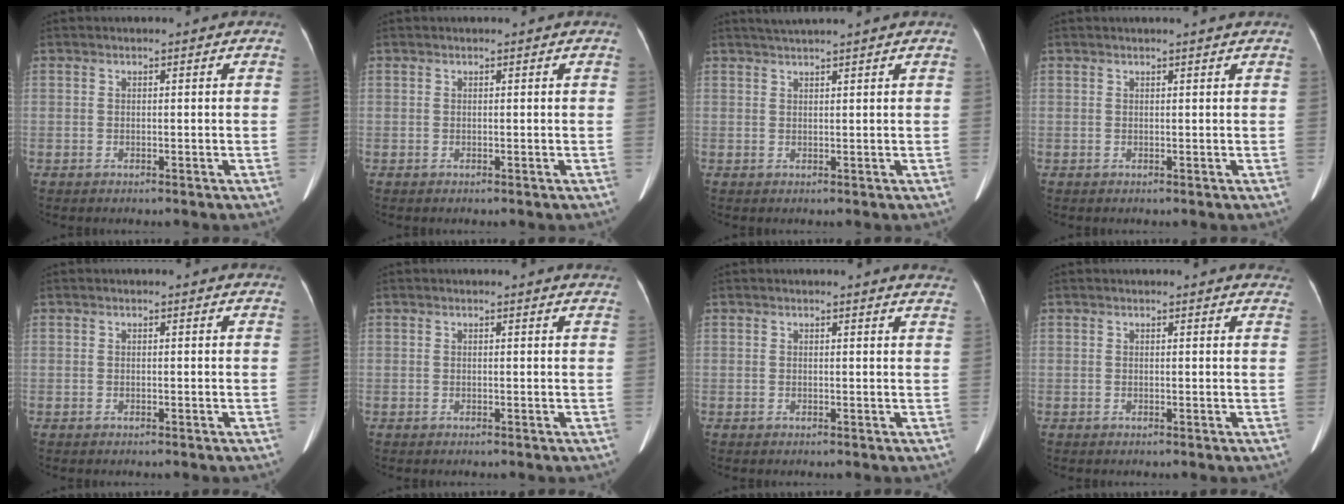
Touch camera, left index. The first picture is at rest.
{"total": 0.0}
{"total": 3.5, "force": [3.0, -1.0, 1.6], "torque": [-0.020, 0.023, 0.054]}
{"total": 1.8, "force": [1.6, -0.4, 0.8], "torque": [-0.015, 0.006, 0.023]}
{"total": 0.6, "force": [0.5, 0.1, 0.1], "torque": [-0.006, -0.001, -0.003]}
{"total": 2.6, "force": [2.5, 0.0, 0.5], "torque": [-0.008, -0.007, 0.012]}
{"total": 4.5, "force": [4.4, 0.1, 1.0], "torque": [-0.009, -0.017, 0.021]}
{"total": 6.1, "force": [5.9, 1.1, 1.2], "torque": [0.002, -0.001, 0.038]}